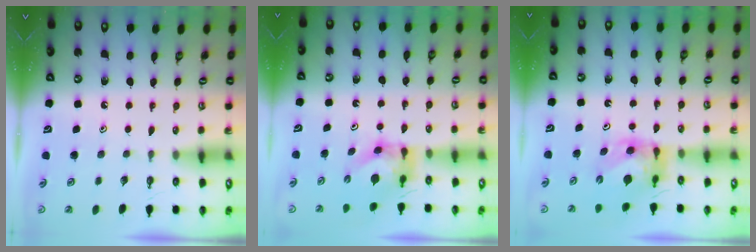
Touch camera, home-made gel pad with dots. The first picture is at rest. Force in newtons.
{"total": 5.6, "press": 5.6, "slide": 0.1}
{"total": 6.1, "press": 6.1, "slide": 0.6}